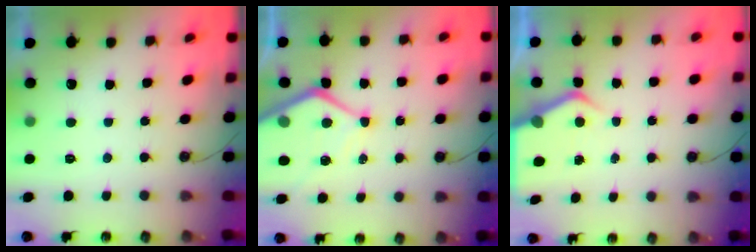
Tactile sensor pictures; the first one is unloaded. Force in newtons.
{"total": 11.5, "press": 11.5, "slide": 1.0}
{"total": 4.9, "press": 4.9, "slide": 0.2}